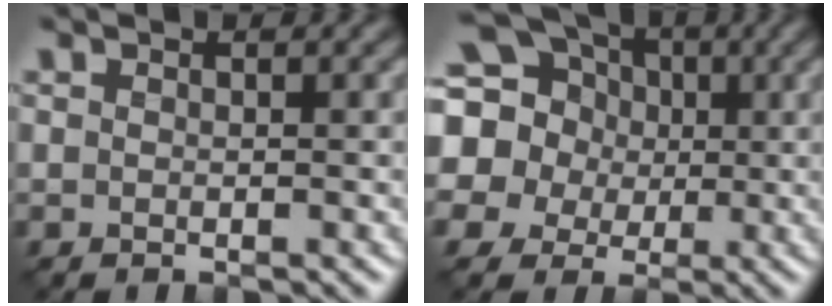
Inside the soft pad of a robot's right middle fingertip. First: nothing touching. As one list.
[{"total": 19.7, "force": [4.6, 17.7, 7.3], "torque": [-0.215, 0.022, 0.042]}]